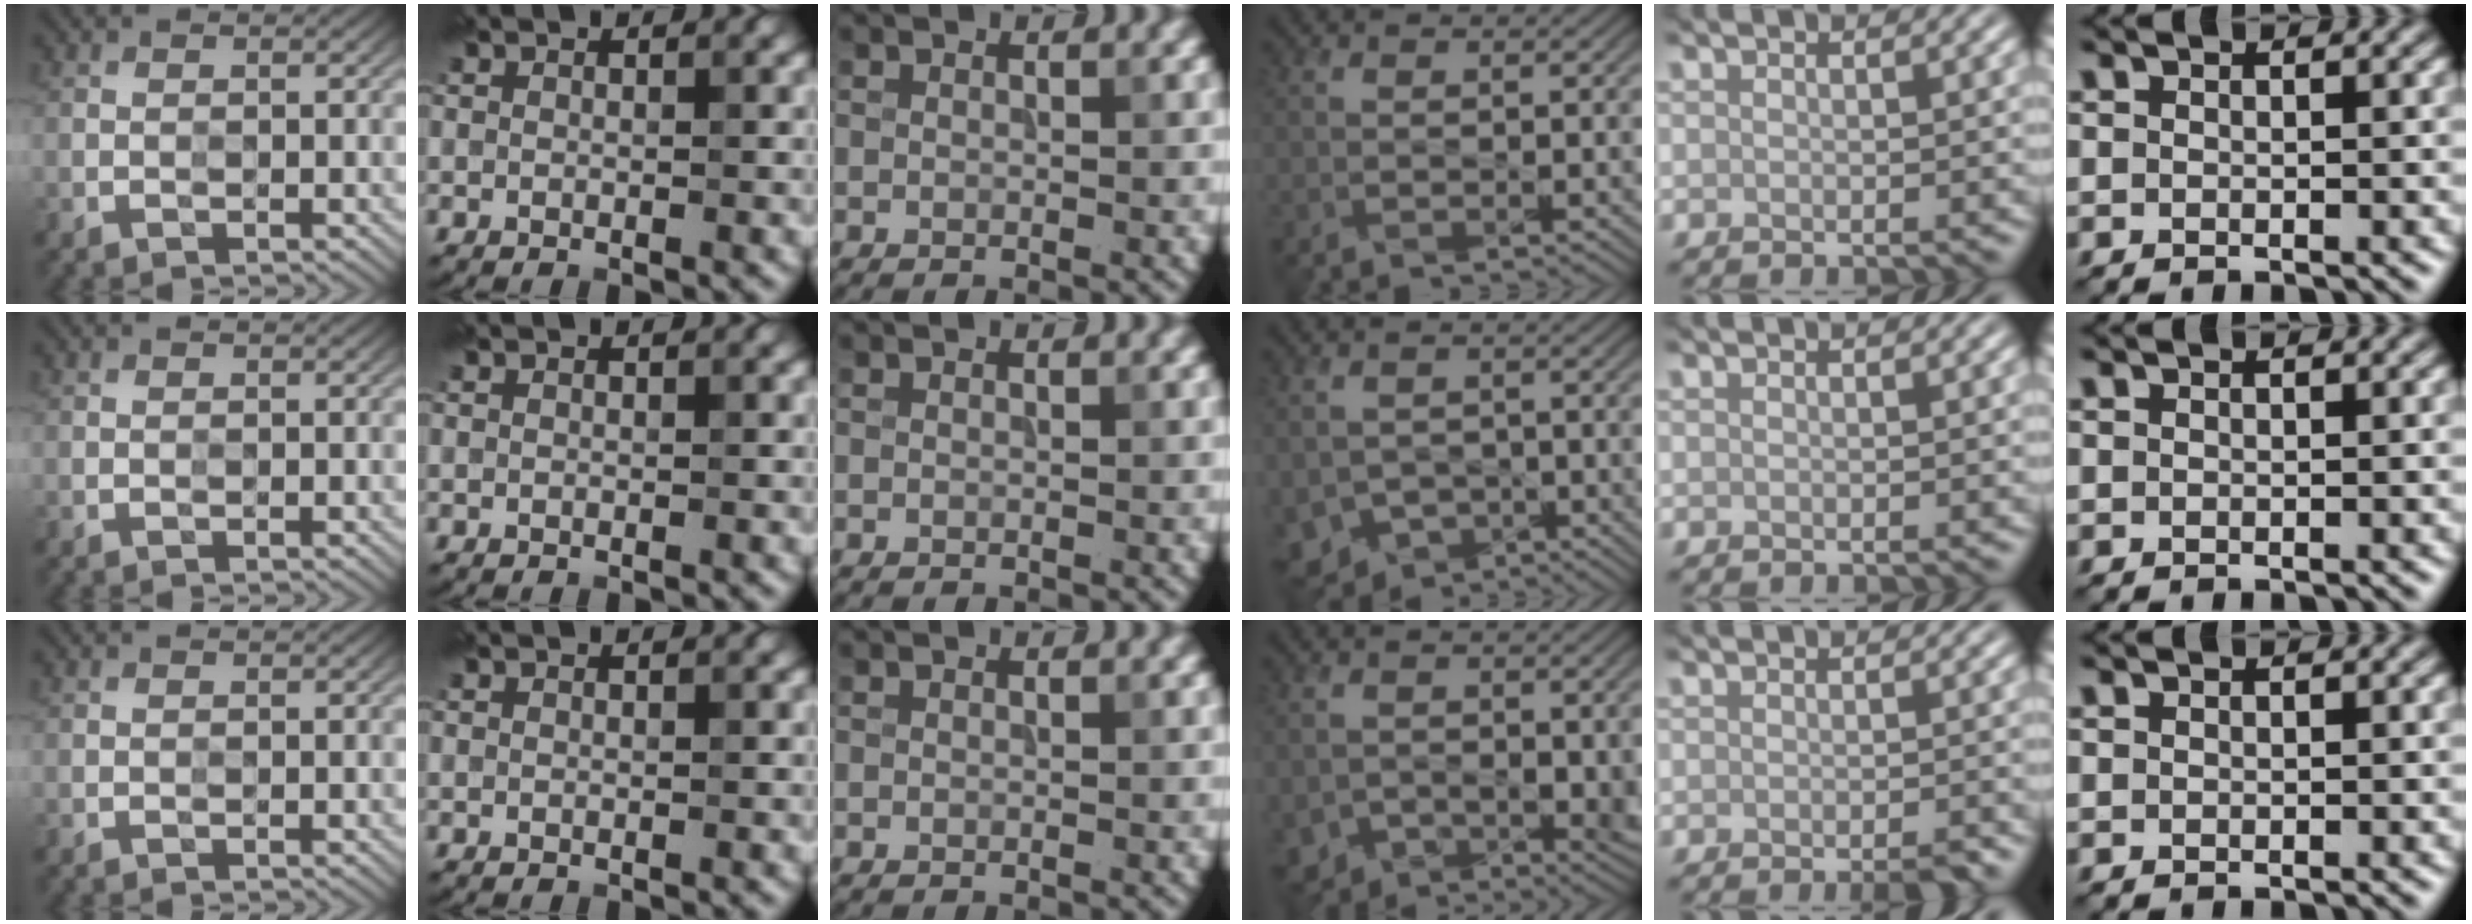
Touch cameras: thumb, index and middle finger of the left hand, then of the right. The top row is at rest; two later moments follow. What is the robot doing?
{"motion": "press", "object": "stopwatch"}